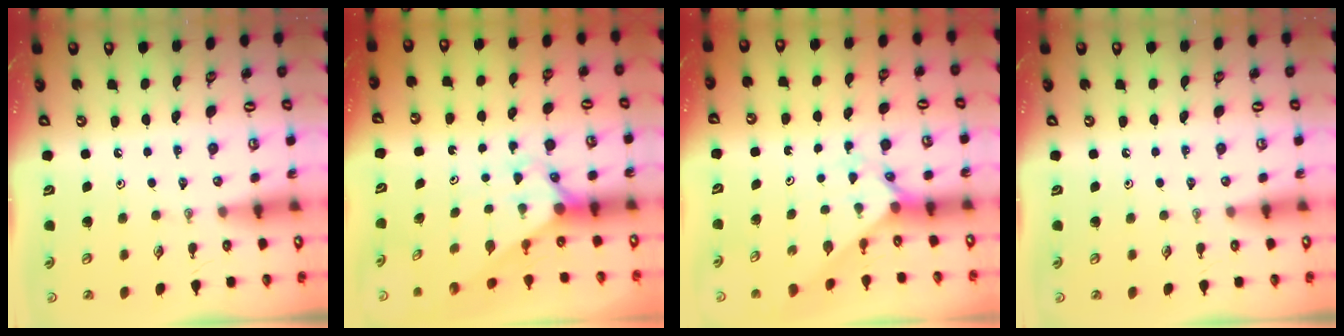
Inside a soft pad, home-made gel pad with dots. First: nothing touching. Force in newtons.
{"total": 2.7, "press": 2.7, "slide": 0.0}
{"total": 2.1, "press": 2.1, "slide": 0.2}
{"total": 0.0}